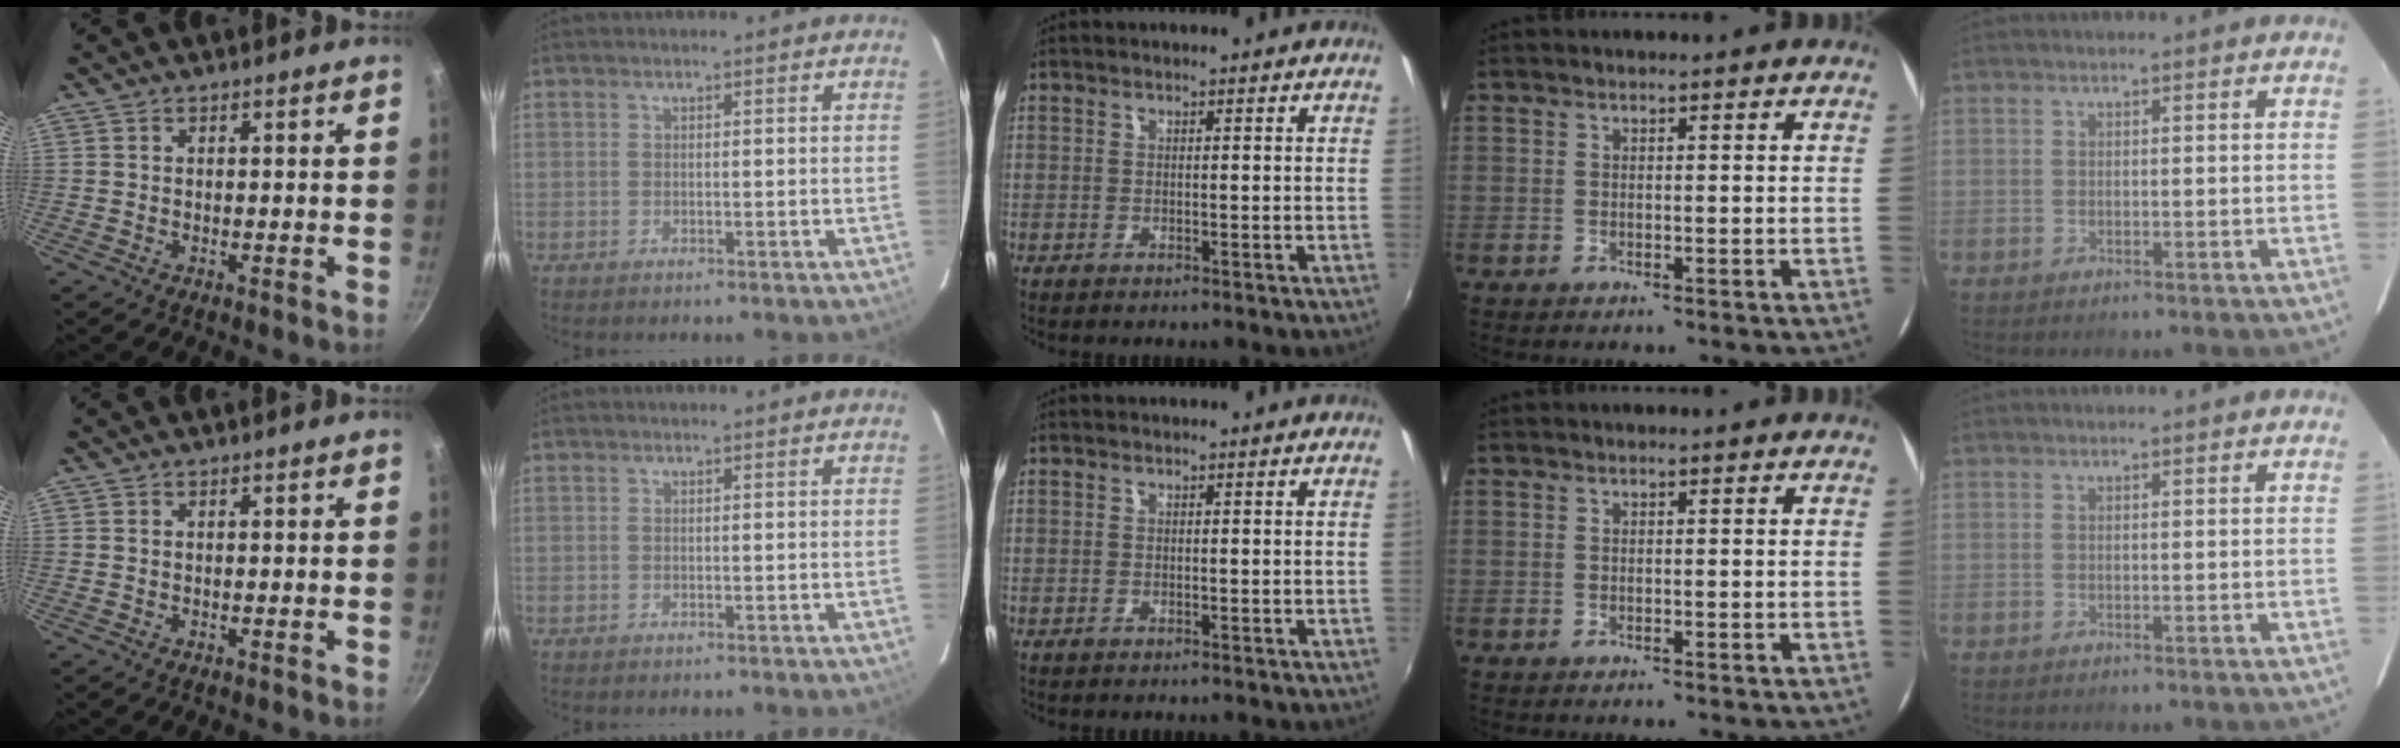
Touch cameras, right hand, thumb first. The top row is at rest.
{}